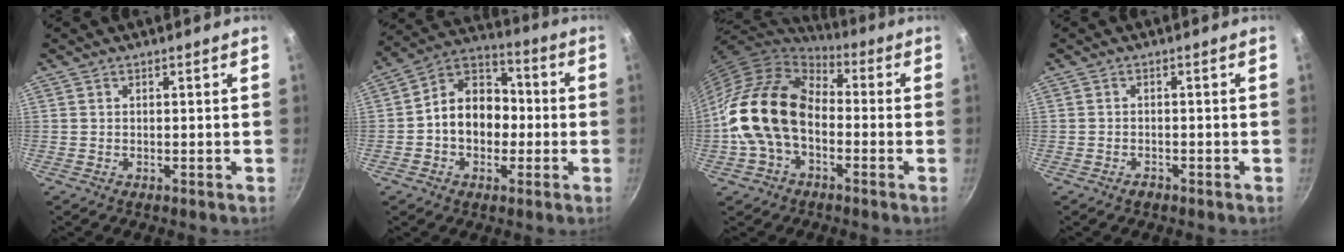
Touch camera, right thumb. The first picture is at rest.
{"total": 12.8, "force": [-1.2, 9.9, 8.1], "torque": [-0.082, 0.039, -0.041]}
{"total": 17.6, "force": [-2.7, 12.1, 12.5], "torque": [-0.204, 0.046, -0.064]}
{"total": 1.4, "force": [-1.1, 0.7, 0.5], "torque": [-0.010, 0.012, -0.017]}